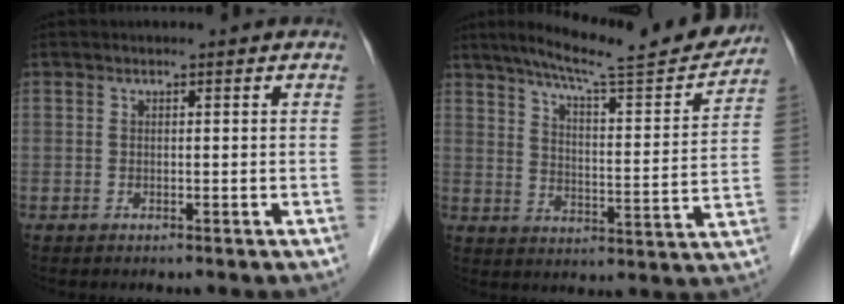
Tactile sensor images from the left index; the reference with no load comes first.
{"total": 19.0, "force": [16.8, 1.0, 8.7], "torque": [-0.131, -0.027, 0.231]}